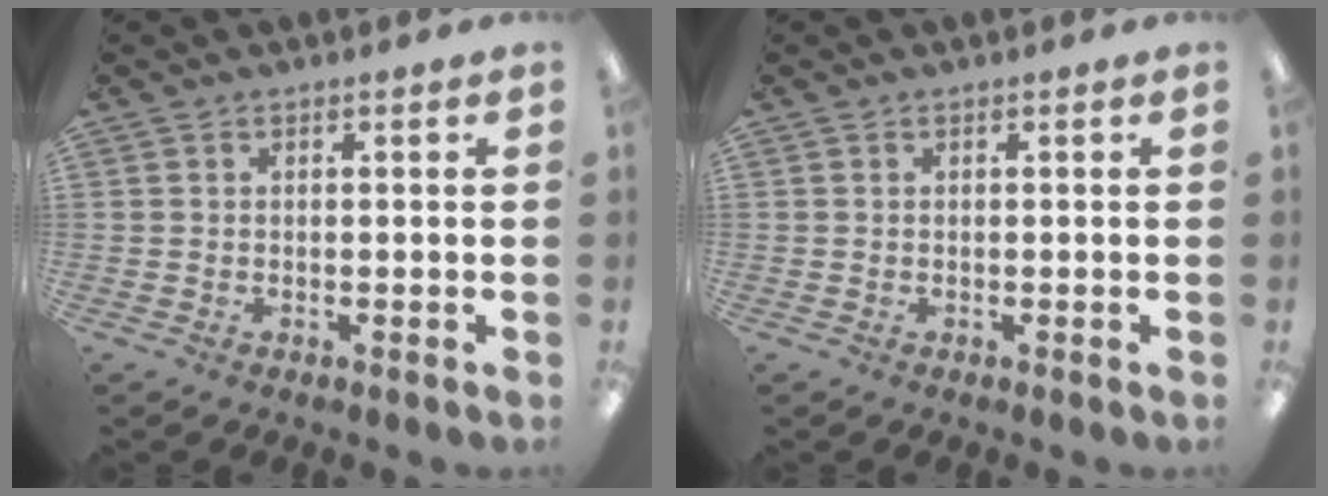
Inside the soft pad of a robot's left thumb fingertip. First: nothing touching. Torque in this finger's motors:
{"motor_torque": [-0.01, -0.01, 0.04, -0.01, 0.00]}